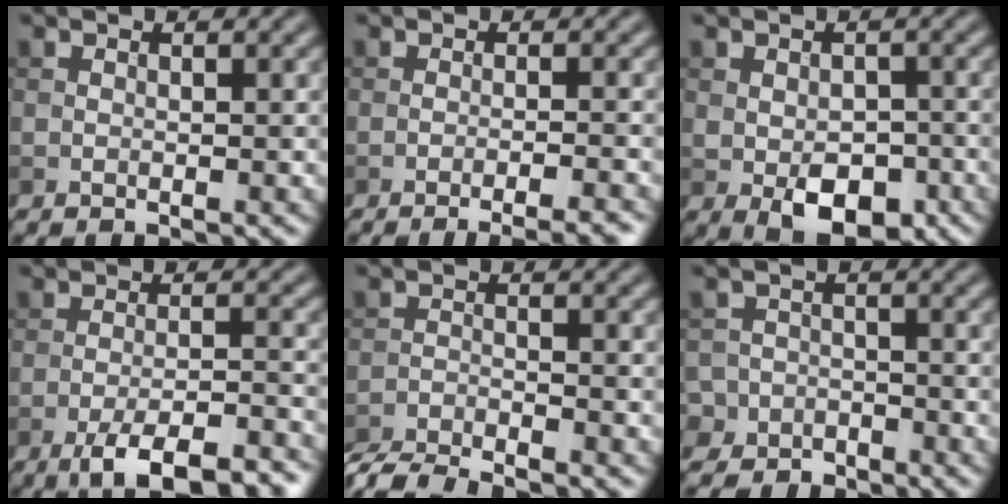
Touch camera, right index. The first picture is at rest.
{"total": 5.2, "force": [-3.9, 1.3, 3.3], "torque": [-0.028, 0.005, -0.049]}
{"total": 5.4, "force": [-1.8, 3.2, 4.0], "torque": [-0.059, -0.011, -0.025]}
{"total": 7.3, "force": [-4.9, 1.9, 5.2], "torque": [-0.079, -0.003, -0.073]}
{"total": 5.1, "force": [-4.8, 0.6, 1.7], "torque": [-0.037, -0.016, -0.092]}
{"total": 4.7, "force": [-3.1, 3.5, 0.1], "torque": [0.027, -0.004, -0.064]}